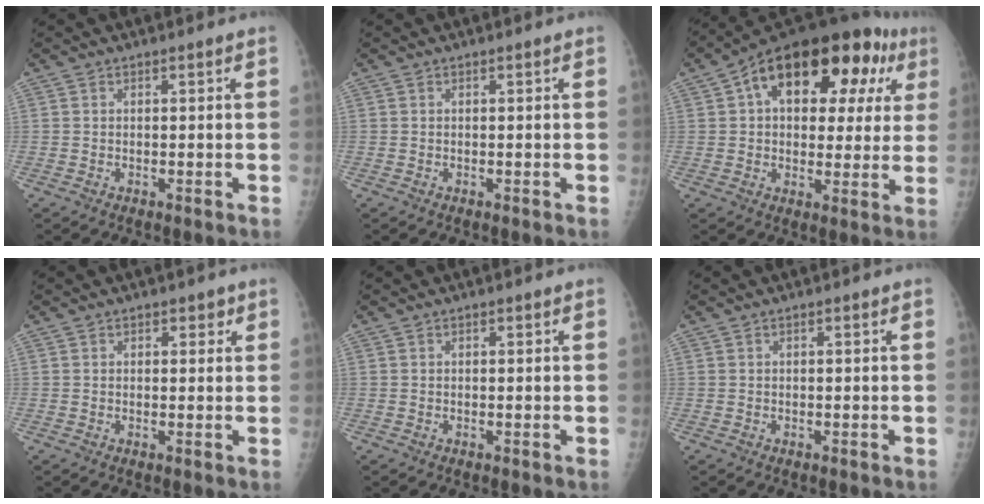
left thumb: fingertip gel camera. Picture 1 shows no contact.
{"total": 0.0}
{"total": 23.0, "force": [8.3, 12.8, 17.2], "torque": [-0.211, 0.035, 0.114]}
{"total": 1.7, "force": [1.0, 1.2, 0.7], "torque": [0.011, -0.004, 0.010]}
{"total": 0.0}
{"total": 0.0}